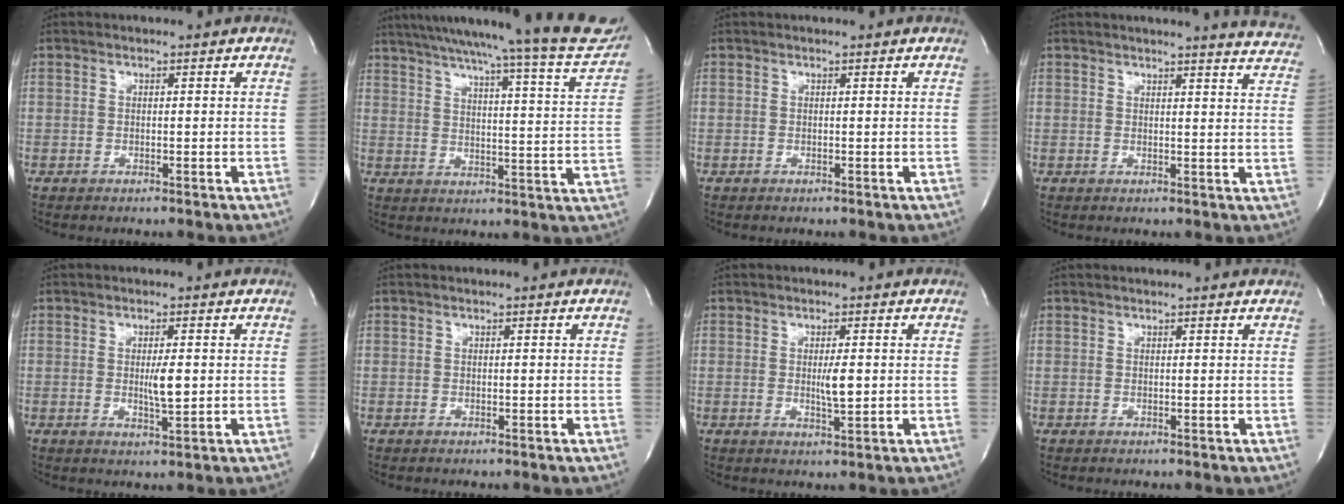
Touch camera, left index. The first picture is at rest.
{"total": 27.0, "force": [24.0, 0.4, 12.4], "torque": [-0.191, -0.058, 0.299]}
{"total": 0.8, "force": [0.8, 0.0, 0.2], "torque": [-0.007, 0.005, 0.010]}
{"total": 12.6, "force": [12.1, 0.4, 3.5], "torque": [-0.033, -0.061, 0.111]}
{"total": 3.4, "force": [0.1, 0.6, 3.4], "torque": [-0.059, -0.005, 0.003]}
{"total": 0.0}
{"total": 3.1, "force": [0.1, 0.5, 3.0], "torque": [-0.054, -0.005, 0.003]}
{"total": 3.2, "force": [3.1, 0.2, 0.9], "torque": [-0.015, 0.010, 0.026]}